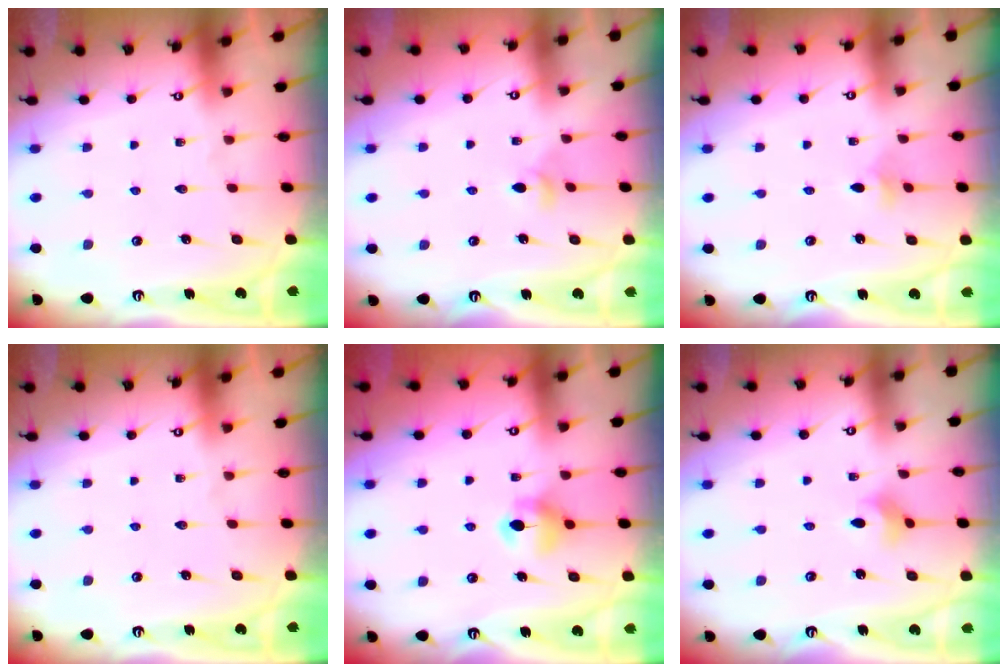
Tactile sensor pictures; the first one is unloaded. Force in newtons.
{"total": 3.2, "press": 3.1, "slide": 0.8}
{"total": 2.6, "press": 2.6, "slide": 0.5}
{"total": 0.0}
{"total": 6.5, "press": 6.5, "slide": 0.5}
{"total": 3.2, "press": 3.1, "slide": 0.8}